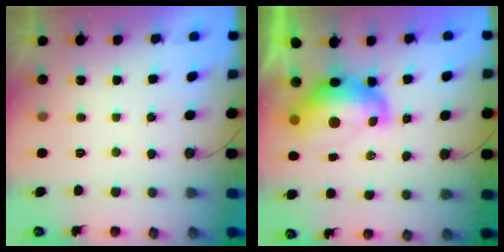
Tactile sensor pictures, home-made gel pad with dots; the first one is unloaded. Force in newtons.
{"total": 11.8, "press": 11.7, "slide": 1.3}